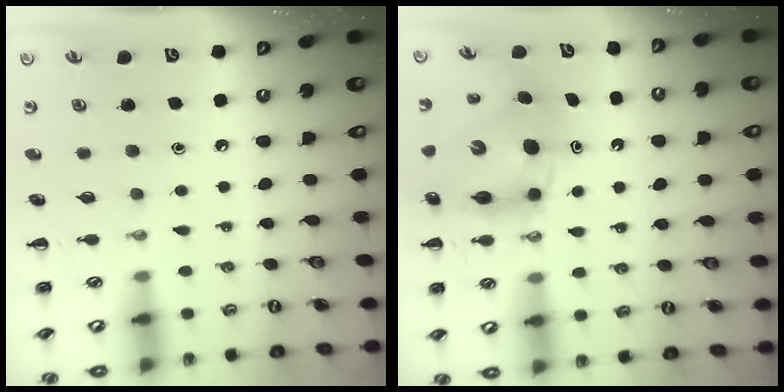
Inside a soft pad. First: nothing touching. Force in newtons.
{"total": 8.3, "press": 8.0, "slide": 2.3}